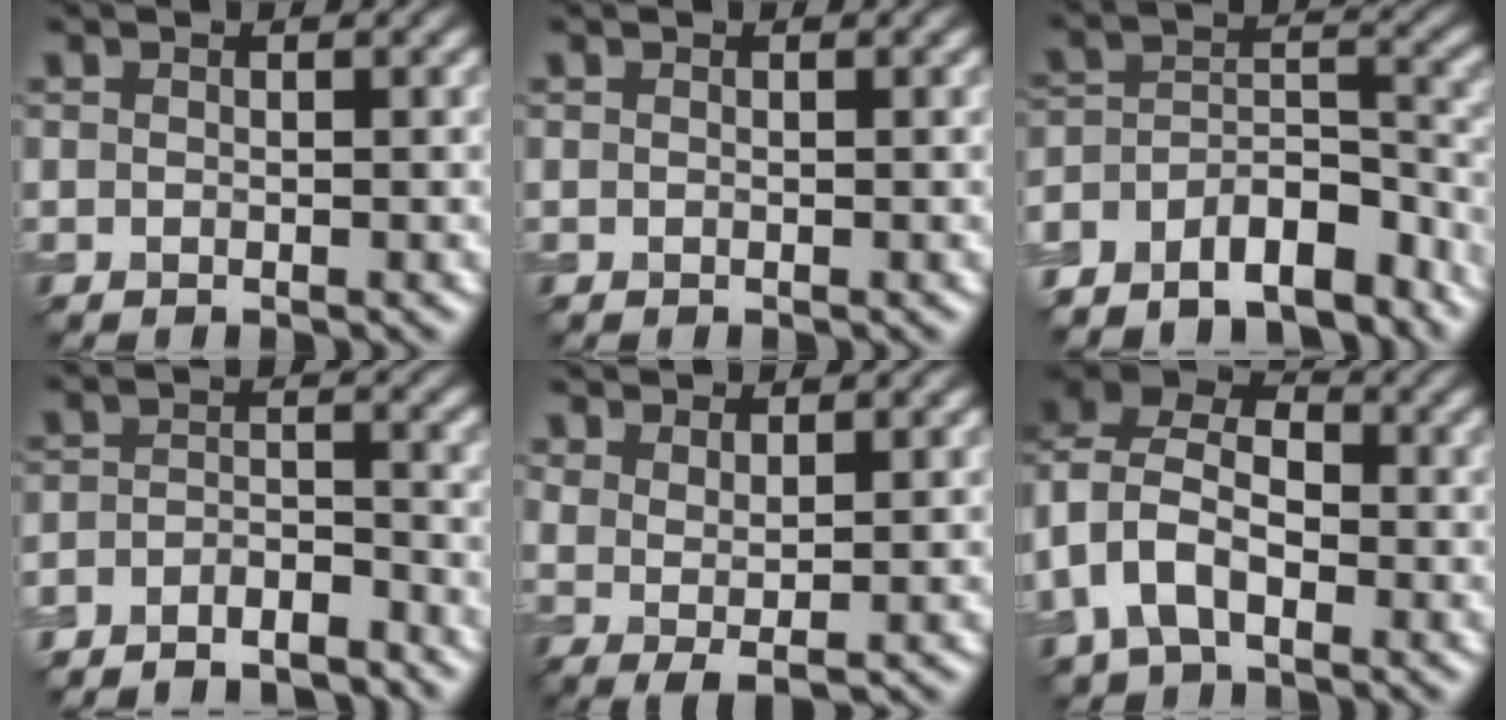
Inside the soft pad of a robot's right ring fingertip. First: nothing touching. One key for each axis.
{"total": 0.0}
{"total": 8.8, "fx": -6.9, "fy": 3.5, "fz": 4.0, "tx": -0.069, "ty": 0.005, "tz": -0.120}
{"total": 4.5, "fx": -4.2, "fy": 0.9, "fz": 1.3, "tx": -0.026, "ty": -0.007, "tz": -0.076}
{"total": 2.3, "fx": 1.3, "fy": 0.6, "fz": 1.8, "tx": -0.030, "ty": -0.008, "tz": 0.026}
{"total": 8.8, "fx": -1.7, "fy": 6.2, "fz": 6.1, "tx": -0.136, "ty": 0.007, "tz": -0.048}